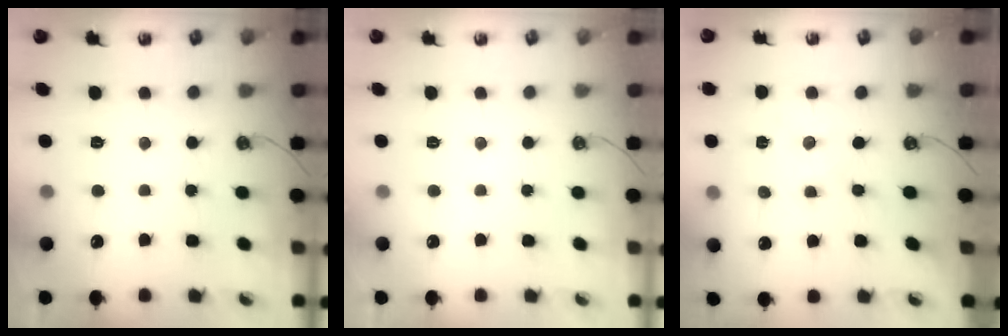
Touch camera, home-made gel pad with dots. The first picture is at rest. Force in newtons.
{"total": 0.0}
{"total": 0.0}